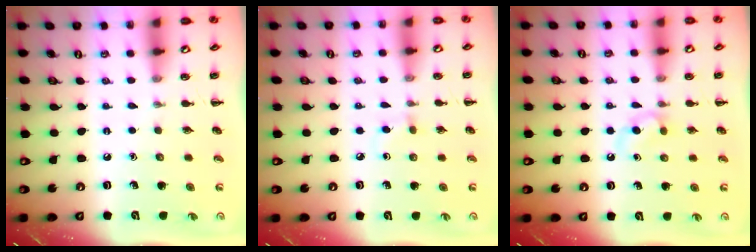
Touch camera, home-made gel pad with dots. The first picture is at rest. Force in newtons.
{"total": 3.9, "press": 3.6, "slide": 1.5}
{"total": 3.4, "press": 3.2, "slide": 1.4}